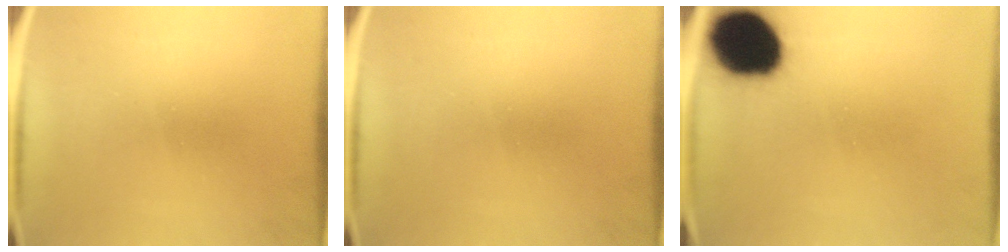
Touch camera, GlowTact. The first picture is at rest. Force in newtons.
{"total": 0.0}
{"total": 16.5}